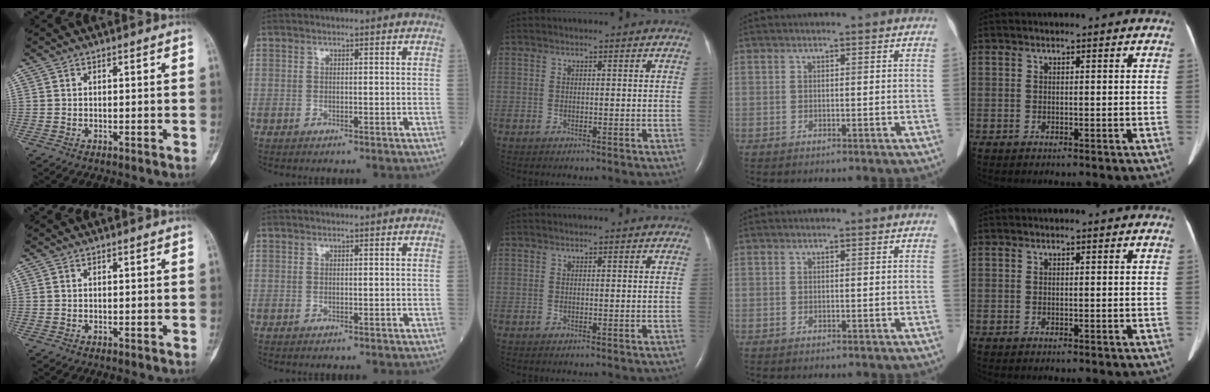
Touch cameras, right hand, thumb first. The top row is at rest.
{}